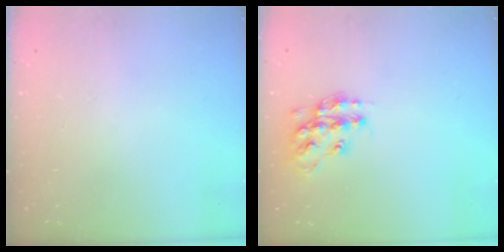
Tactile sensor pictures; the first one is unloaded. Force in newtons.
{"total": 13.8, "press": 13.8, "slide": 0.8}